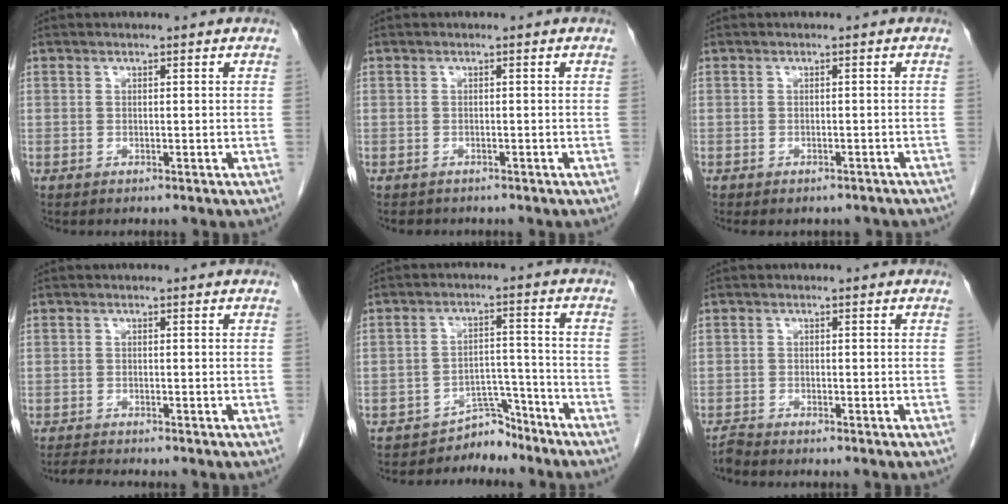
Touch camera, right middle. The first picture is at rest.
{"total": 1.7, "force": [-1.4, 0.8, 0.2], "torque": [-0.009, -0.001, -0.019]}
{"total": 5.8, "force": [-5.0, 2.3, 1.9], "torque": [-0.018, 0.002, -0.050]}
{"total": 1.7, "force": [-1.6, -0.3, 0.3], "torque": [-0.011, -0.009, -0.031]}
{"total": 4.7, "force": [-4.4, 1.6, -0.3], "torque": [0.011, 0.026, -0.066]}
{"total": 1.3, "force": [-1.3, -0.2, 0.0], "torque": [-0.004, -0.006, -0.024]}